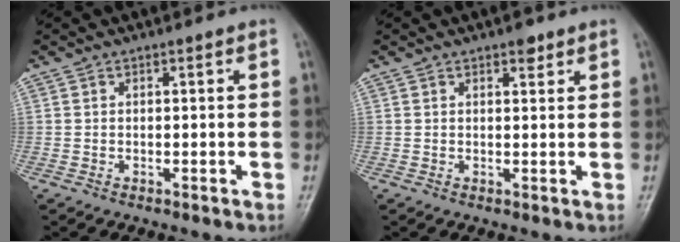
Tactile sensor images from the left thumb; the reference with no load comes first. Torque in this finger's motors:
{"motor_torque": [0.87, 0.09, 0.56, 0.00, 0.02]}